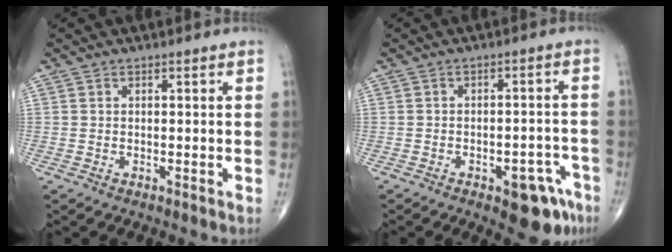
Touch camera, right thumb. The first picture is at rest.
{"total": 8.6, "force": [-4.9, 3.8, 6.0], "torque": [-0.048, 0.035, -0.056]}